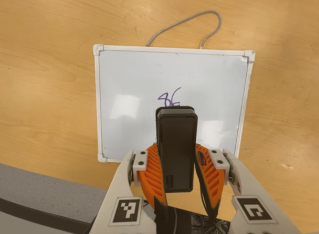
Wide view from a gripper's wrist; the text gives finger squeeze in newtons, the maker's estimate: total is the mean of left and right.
{"total": 8.1, "left": 6.5, "right": 9.7}